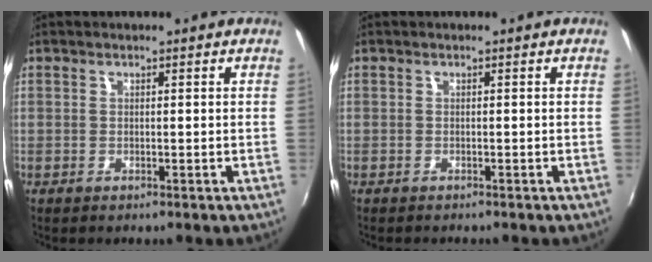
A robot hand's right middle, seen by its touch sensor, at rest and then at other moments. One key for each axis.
{"total": 0.6, "fx": -0.6, "fy": 0.0, "fz": 0.2, "tx": -0.004, "ty": -0.002, "tz": -0.010}